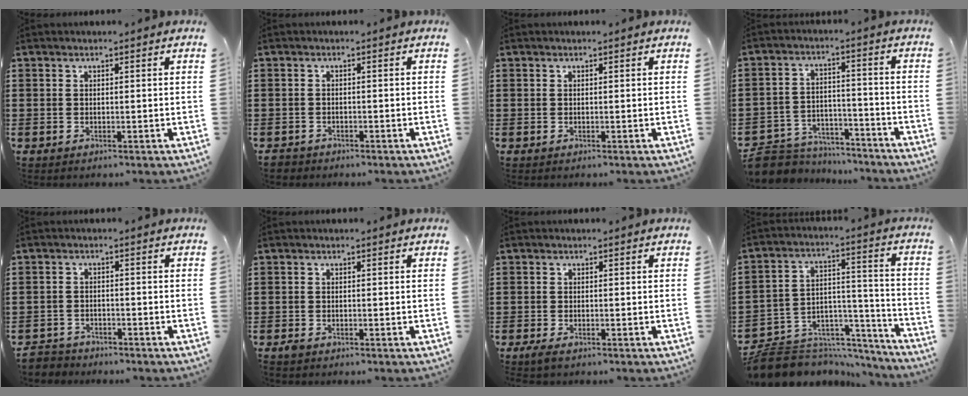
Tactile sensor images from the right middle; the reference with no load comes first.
{"total": 1.1, "force": [-1.0, 0.4, 0.0], "torque": [-0.003, 0.002, -0.023]}
{"total": 0.0}
{"total": 6.4, "force": [-6.1, 1.7, 0.2], "torque": [-0.022, 0.011, -0.129]}
{"total": 2.8, "force": [-2.7, 0.7, -0.3], "torque": [-0.003, -0.001, -0.061]}
{"total": 0.8, "force": [-0.7, 0.3, 0.3], "torque": [-0.008, -0.003, -0.013]}
{"total": 1.2, "force": [-0.9, 0.5, 0.7], "torque": [-0.029, -0.008, -0.022]}
{"total": 8.0, "force": [-7.2, 3.3, 1.0], "torque": [-0.020, 0.014, -0.138]}